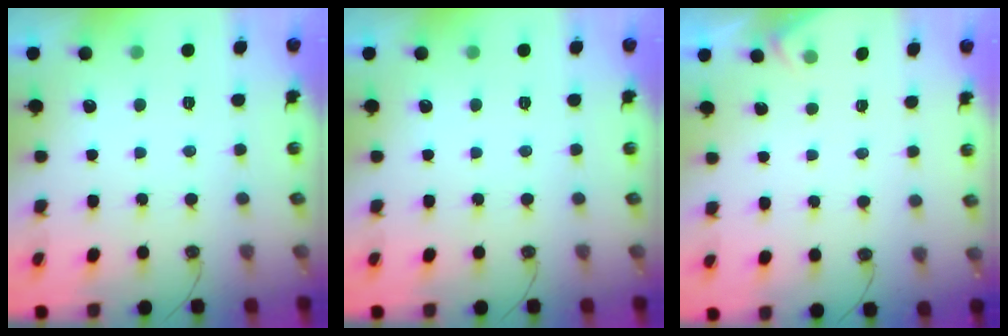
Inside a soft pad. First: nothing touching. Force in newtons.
{"total": 0.0}
{"total": 2.5, "press": 2.4, "slide": 0.4}